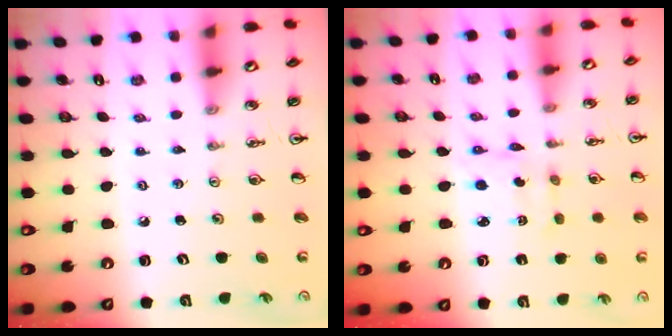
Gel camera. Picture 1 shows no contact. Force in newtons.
{"total": 2.4, "press": 2.4, "slide": 0.2}